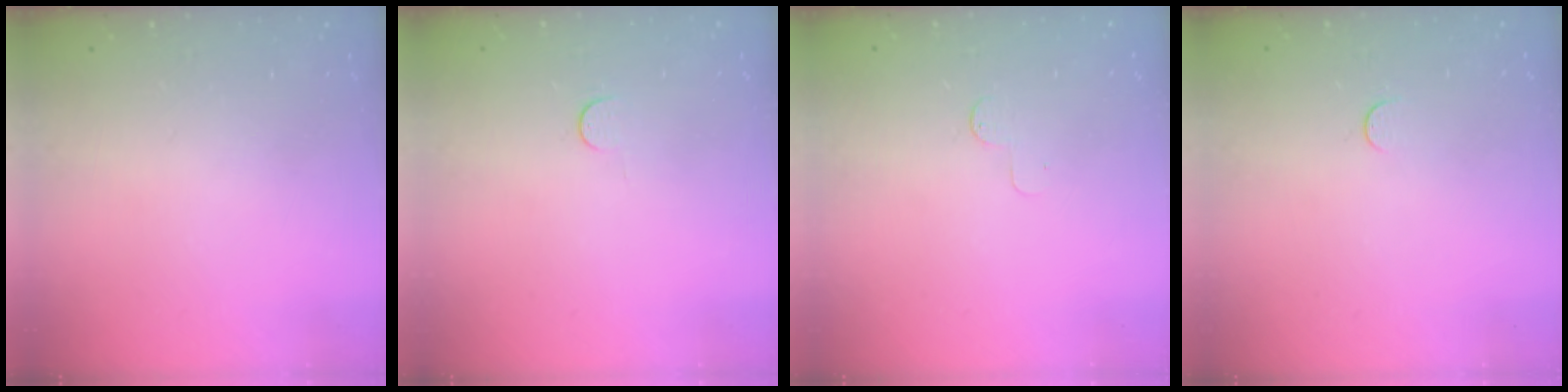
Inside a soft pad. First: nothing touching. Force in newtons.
{"total": 2.8, "press": 2.8, "slide": 0.4}
{"total": 2.6, "press": 2.6, "slide": 0.3}
{"total": 3.1, "press": 3.1, "slide": 0.4}